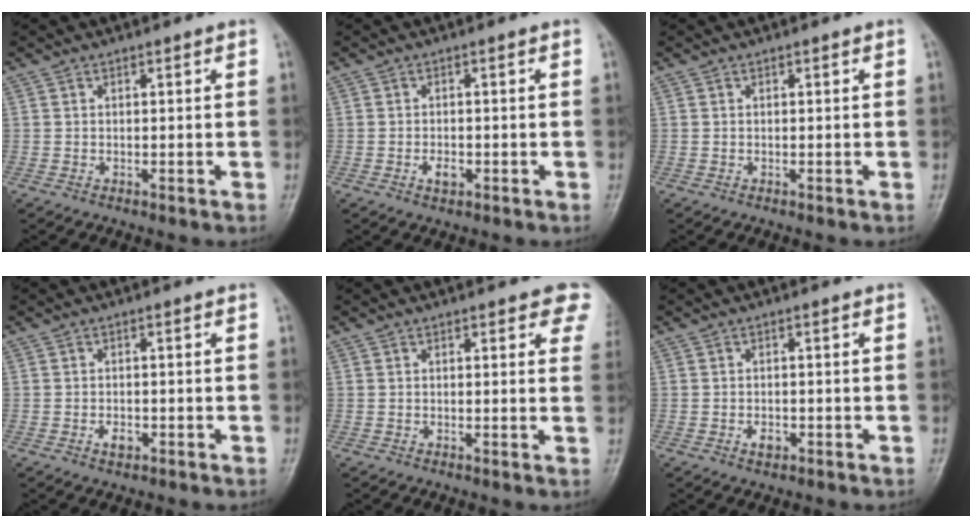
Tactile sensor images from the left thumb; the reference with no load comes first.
{"total": 2.1, "force": [-0.8, 1.3, 1.5], "torque": [-0.024, 0.002, -0.012]}
{"total": 0.0}
{"total": 1.9, "force": [-0.8, 1.2, 1.2], "torque": [-0.020, 0.002, -0.012]}
{"total": 5.4, "force": [3.5, 2.2, 3.5], "torque": [-0.007, -0.008, 0.028]}
{"total": 1.8, "force": [-0.7, 1.2, 1.2], "torque": [-0.017, 0.002, -0.010]}